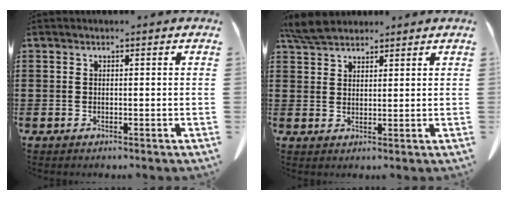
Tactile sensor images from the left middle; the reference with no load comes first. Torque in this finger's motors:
{"motor_torque": [0.06, 0.05, 0.04, 0.05]}